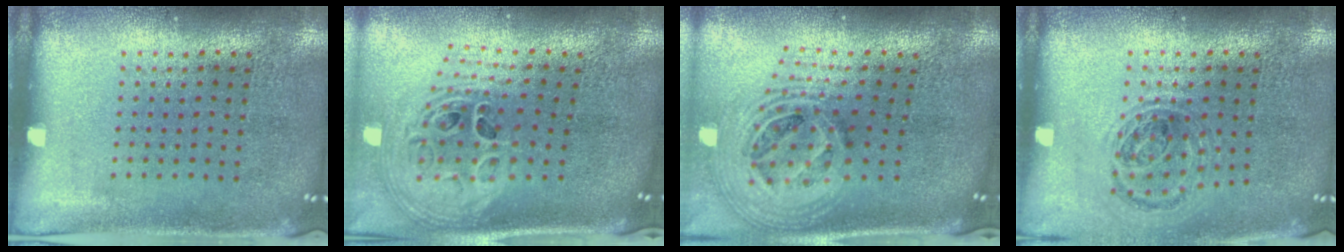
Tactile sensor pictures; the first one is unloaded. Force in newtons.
{"total": 2.5, "press": 1.8, "slide": 1.7}
{"total": 2.5, "press": 1.8, "slide": 1.7}
{"total": 0.9, "press": 0.9, "slide": 0.2}